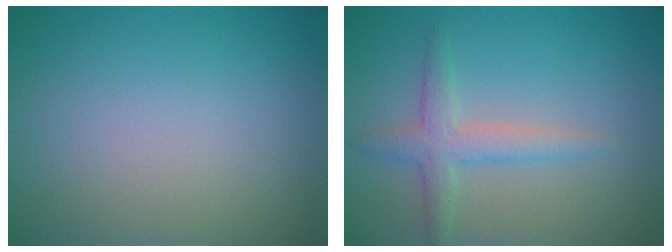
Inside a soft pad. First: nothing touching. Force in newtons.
{"total": 2.7, "press": 2.7, "slide": 0.0}